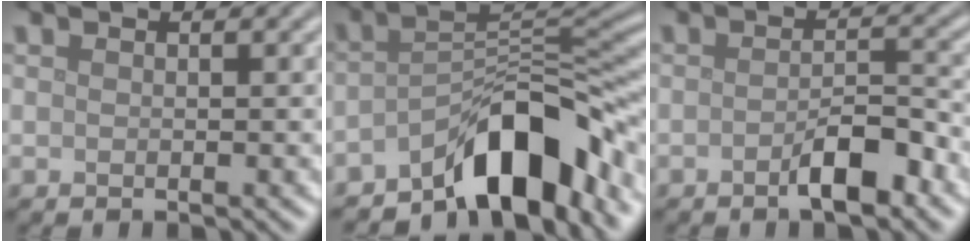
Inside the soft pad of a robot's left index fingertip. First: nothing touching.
{"total": 9.3, "force": [-6.1, 3.2, 6.3], "torque": [-0.073, 0.013, -0.103]}
{"total": 3.5, "force": [-1.9, 1.0, 2.7], "torque": [-0.043, 0.007, -0.034]}